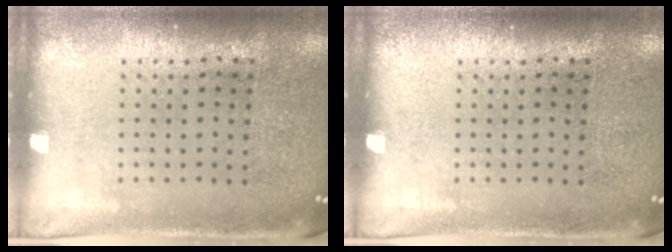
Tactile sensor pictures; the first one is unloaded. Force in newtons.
{"total": 0.0}